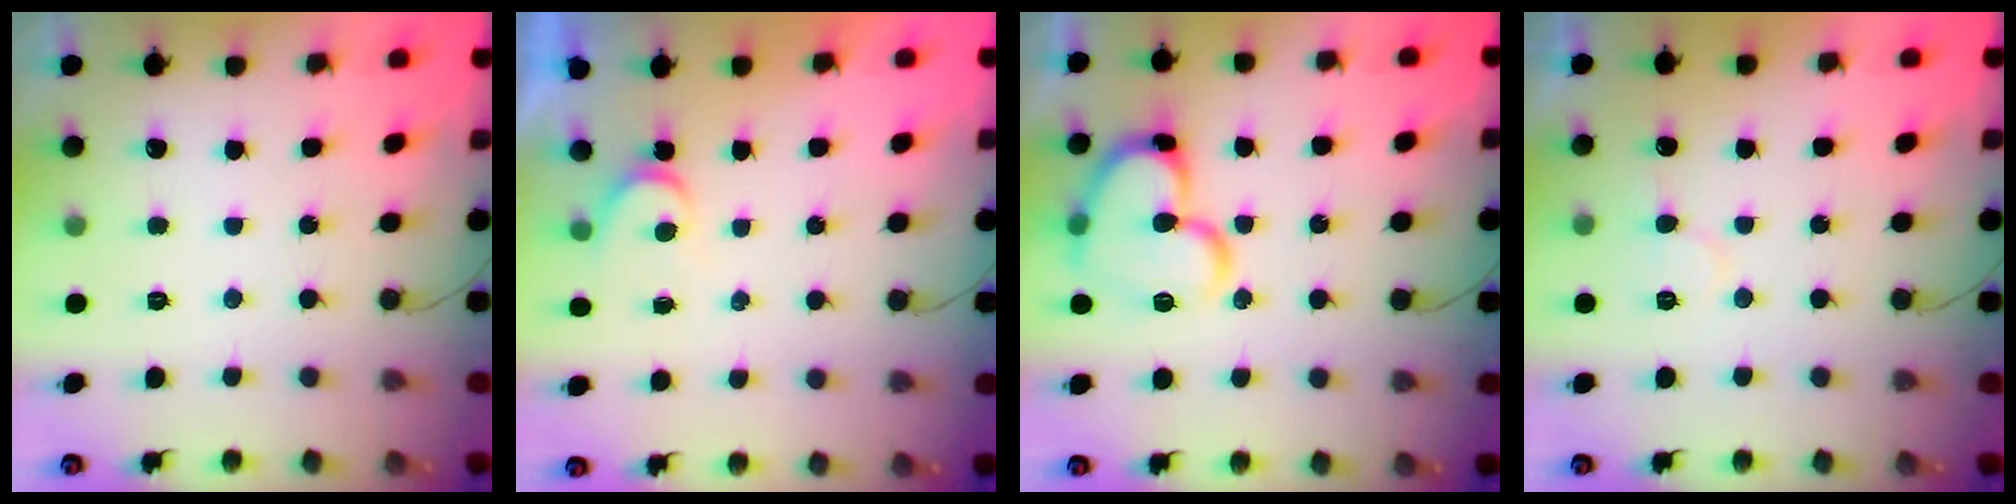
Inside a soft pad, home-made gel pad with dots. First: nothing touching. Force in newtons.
{"total": 3.8, "press": 3.8, "slide": 0.3}
{"total": 16.7, "press": 16.6, "slide": 1.4}
{"total": 5.8, "press": 5.8, "slide": 0.3}